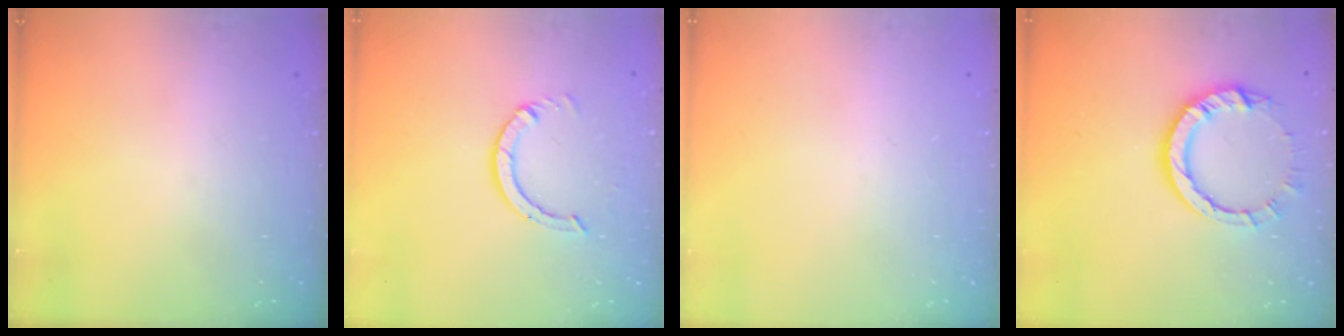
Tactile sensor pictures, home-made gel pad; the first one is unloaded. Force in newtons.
{"total": 3.6, "press": 3.6, "slide": 0.3}
{"total": 0.0}
{"total": 10.6, "press": 10.5, "slide": 1.4}